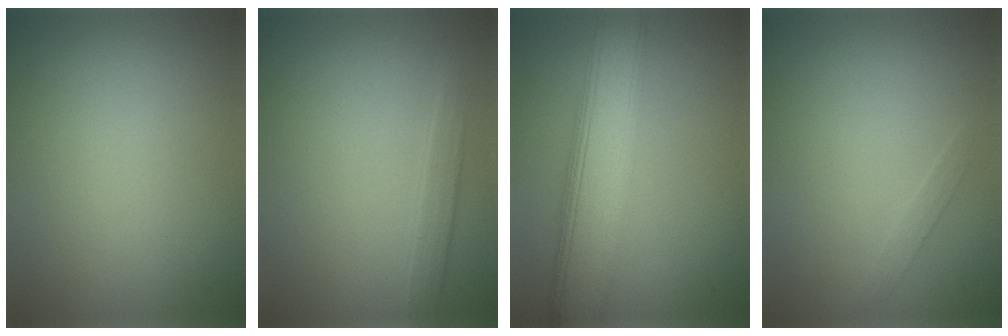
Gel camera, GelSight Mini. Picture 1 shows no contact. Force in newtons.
{"total": 1.5, "press": 1.5, "slide": 0.0}
{"total": 8.4, "press": 8.4, "slide": 0.1}
{"total": 0.7, "press": 0.7, "slide": 0.0}